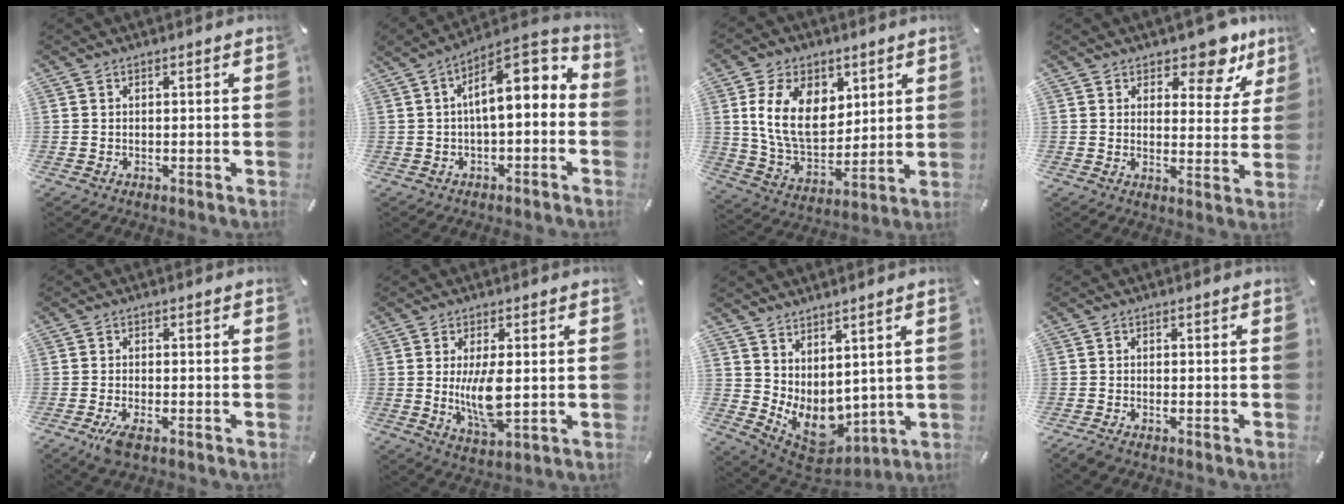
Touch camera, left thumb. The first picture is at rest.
{"total": 11.8, "force": [2.1, 5.3, 10.3], "torque": [-0.152, -0.012, 0.032]}
{"total": 15.6, "force": [4.8, 10.8, 10.2], "torque": [-0.203, -0.003, 0.088]}
{"total": 9.8, "force": [7.3, 4.3, 4.8], "torque": [-0.047, -0.058, 0.123]}
{"total": 3.7, "force": [-2.2, 1.1, 2.8], "torque": [-0.054, -0.001, -0.037]}
{"total": 9.2, "force": [0.1, 3.6, 8.5], "torque": [-0.175, -0.022, -0.007]}
{"total": 8.9, "force": [0.1, 7.6, 4.5], "torque": [-0.073, -0.037, 0.015]}
{"total": 1.3, "force": [-1.1, 0.2, 0.7], "torque": [-0.012, 0.001, -0.020]}